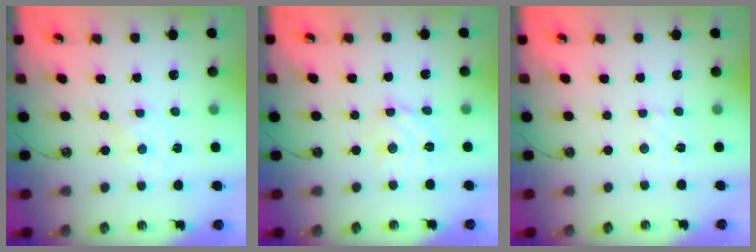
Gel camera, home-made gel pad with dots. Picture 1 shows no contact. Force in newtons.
{"total": 8.4, "press": 8.4, "slide": 0.5}
{"total": 2.7, "press": 2.7, "slide": 0.4}